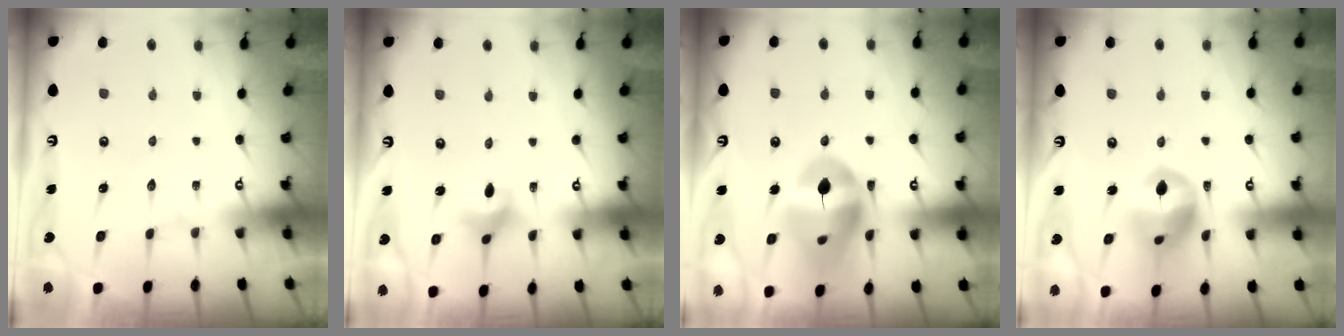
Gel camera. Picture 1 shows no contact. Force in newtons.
{"total": 3.5, "press": 3.5, "slide": 0.2}
{"total": 16.8, "press": 16.7, "slide": 2.1}
{"total": 13.2, "press": 13.0, "slide": 1.9}